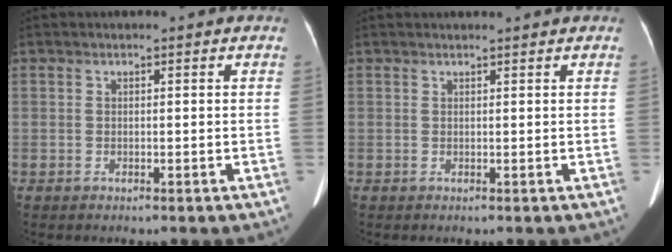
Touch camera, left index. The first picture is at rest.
{"total": 2.1, "force": [2.0, -0.2, 0.5], "torque": [-0.006, 0.015, 0.029]}